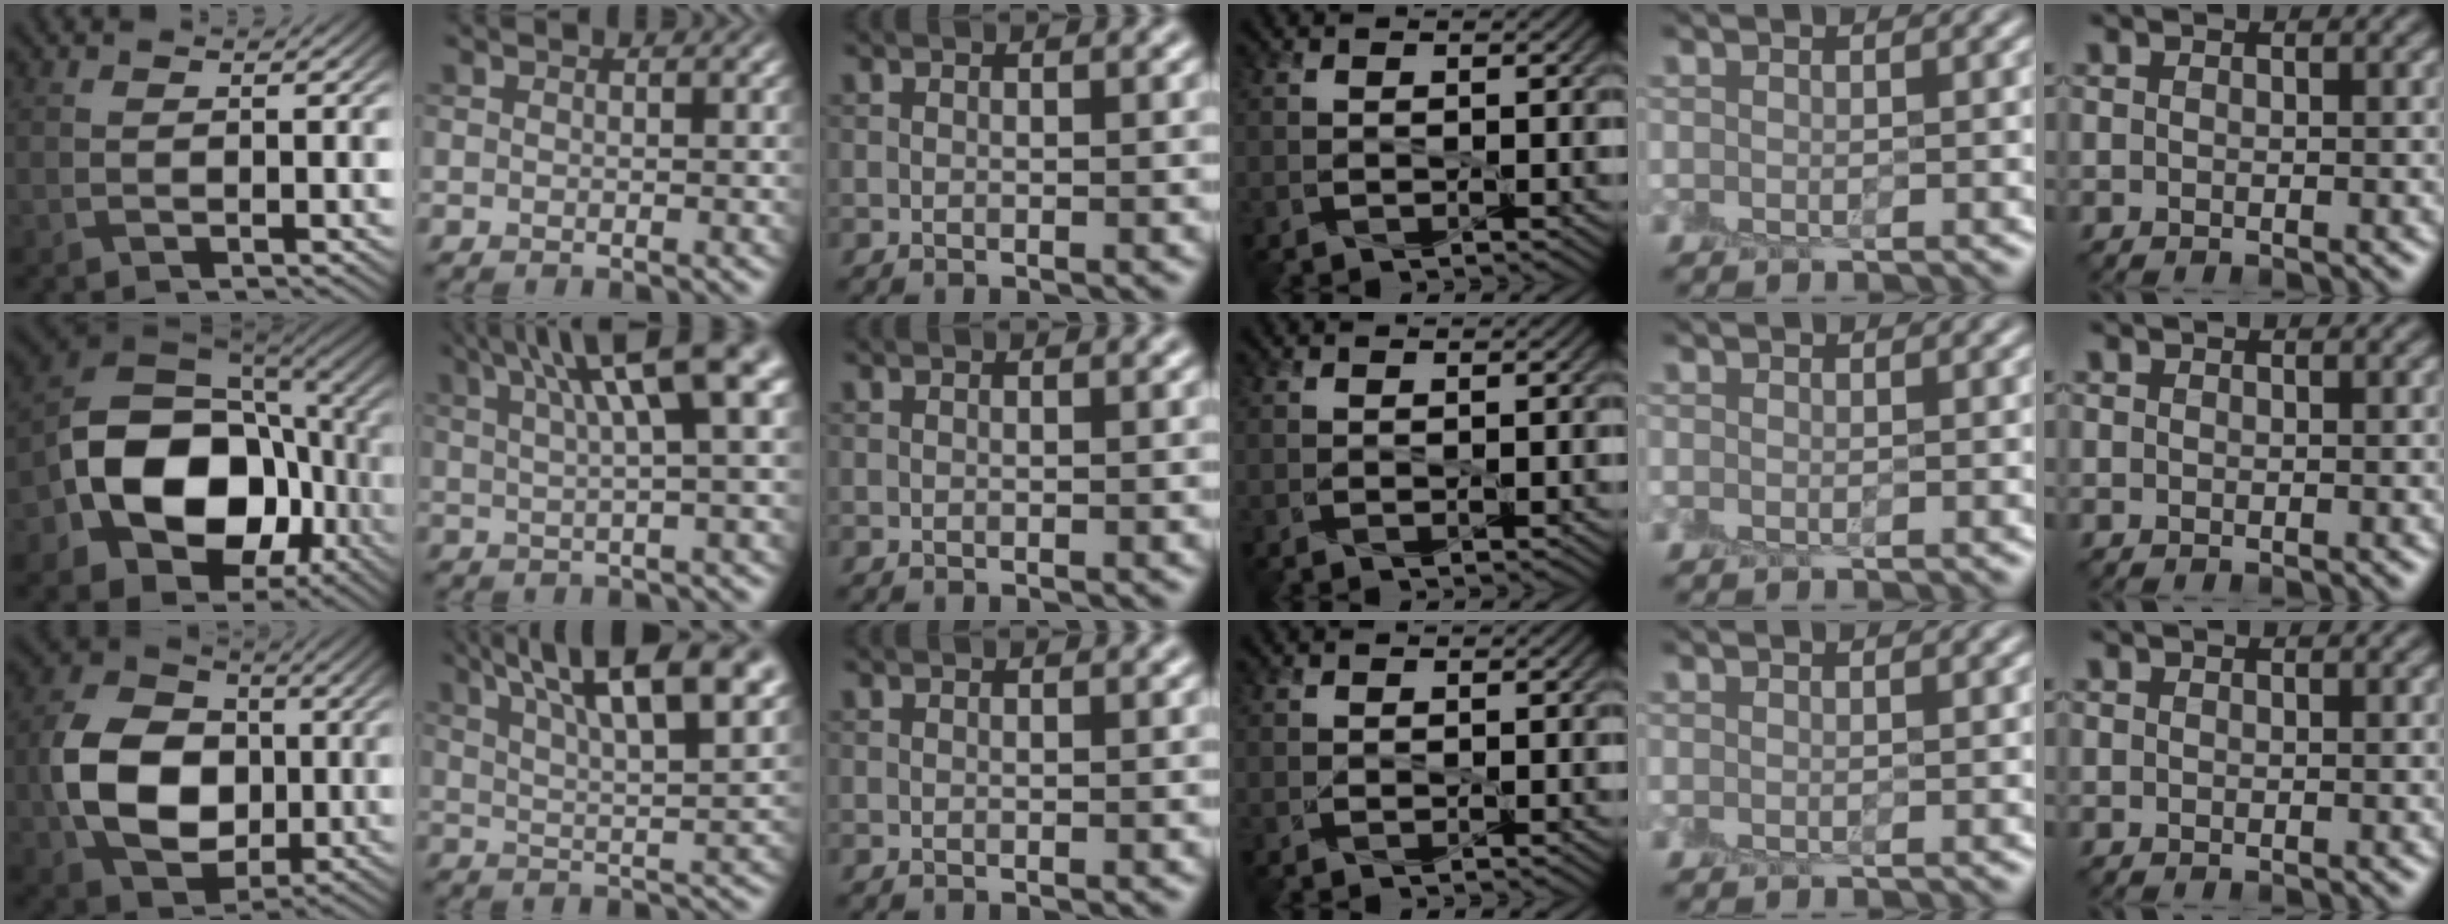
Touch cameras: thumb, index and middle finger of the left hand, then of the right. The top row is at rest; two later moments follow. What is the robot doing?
{"motion": "peel", "object": "envelope seal"}